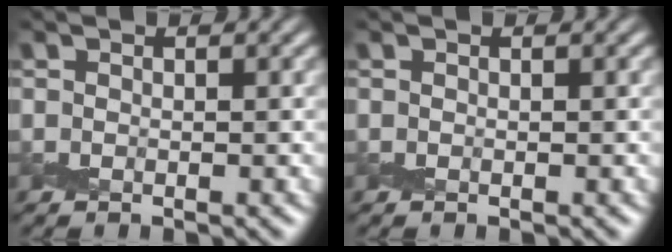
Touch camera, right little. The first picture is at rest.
{"total": 0.0}